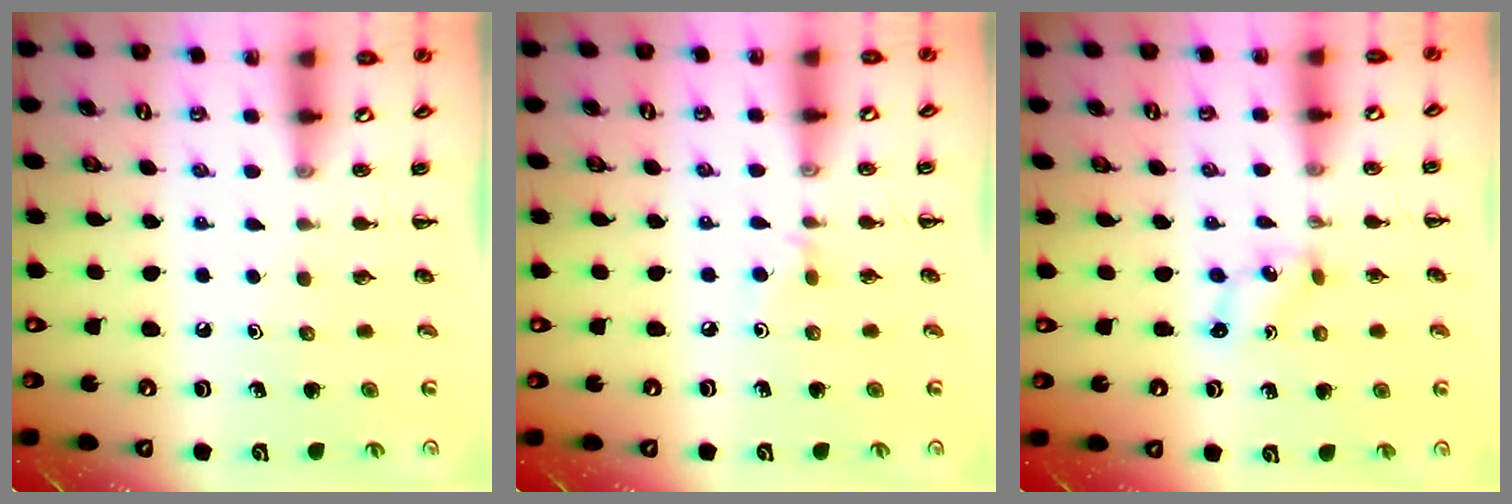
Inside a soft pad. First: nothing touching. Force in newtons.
{"total": 3.1, "press": 2.9, "slide": 1.1}
{"total": 0.8, "press": 0.8, "slide": 0.3}